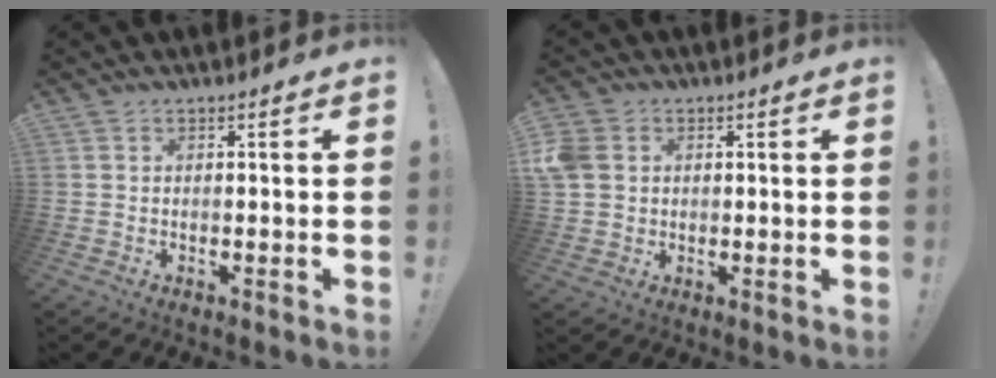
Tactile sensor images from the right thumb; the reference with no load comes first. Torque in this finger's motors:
{"motor_torque": [-0.31, 0.22, -0.01, -0.05, 0.07]}